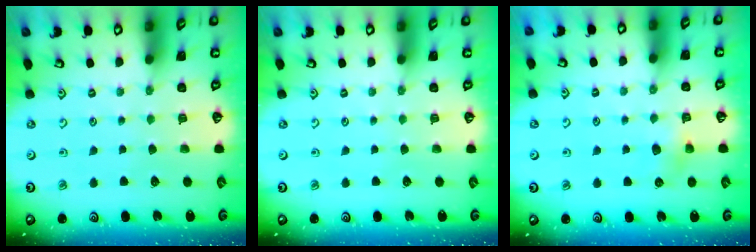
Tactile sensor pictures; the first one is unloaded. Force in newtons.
{"total": 0.0}
{"total": 4.4, "press": 4.3, "slide": 0.3}